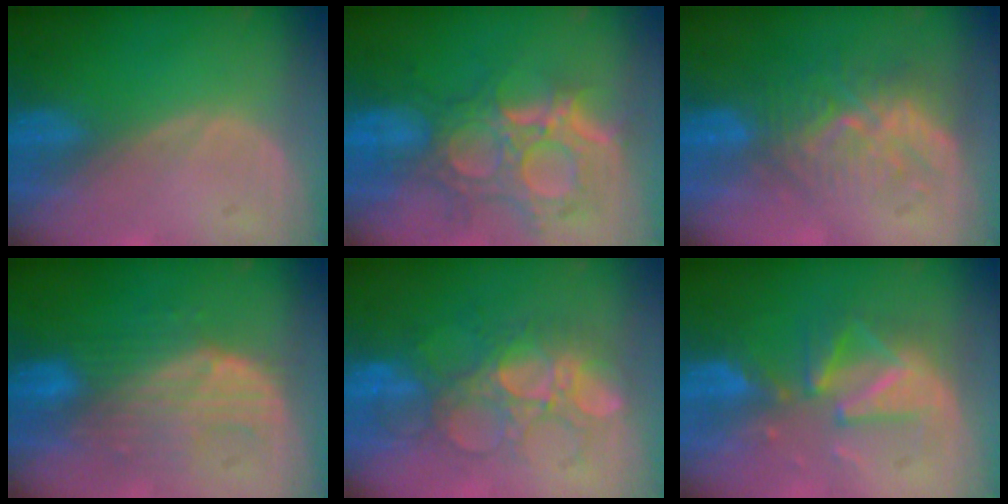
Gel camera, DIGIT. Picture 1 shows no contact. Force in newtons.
{"total": 12.2, "press": 10.7, "slide": 5.8}
{"total": 8.8, "press": 8.1, "slide": 3.5}
{"total": 8.5, "press": 8.2, "slide": 2.3}
{"total": 9.0, "press": 8.8, "slide": 2.0}
{"total": 7.9, "press": 7.9, "slide": 0.6}